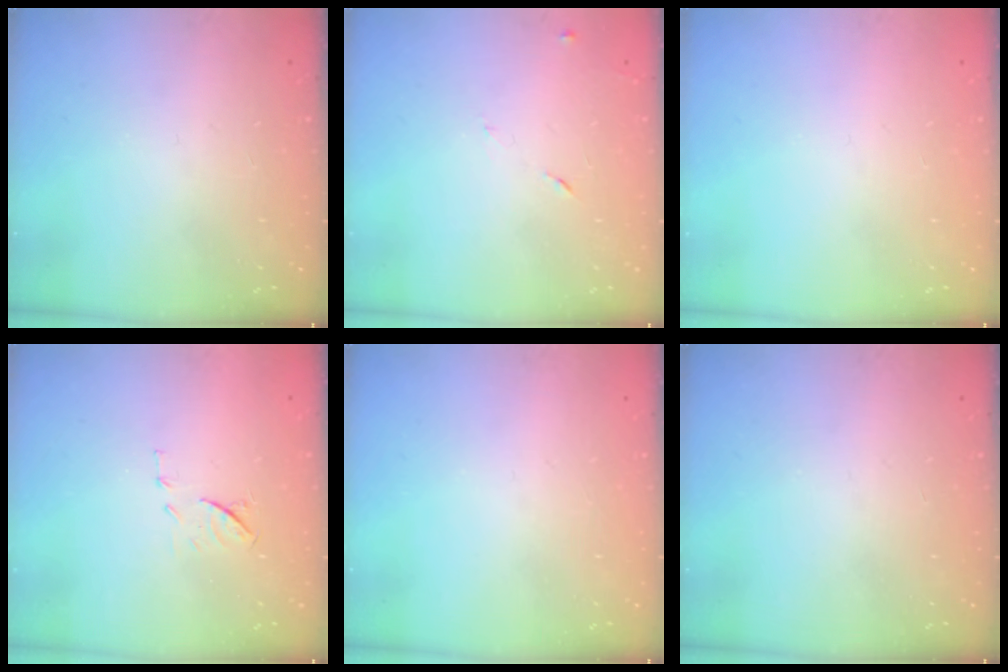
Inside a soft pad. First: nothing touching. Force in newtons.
{"total": 6.7, "press": 6.7, "slide": 0.8}
{"total": 0.0}
{"total": 7.1, "press": 6.9, "slide": 1.3}
{"total": 0.0}
{"total": 0.0}